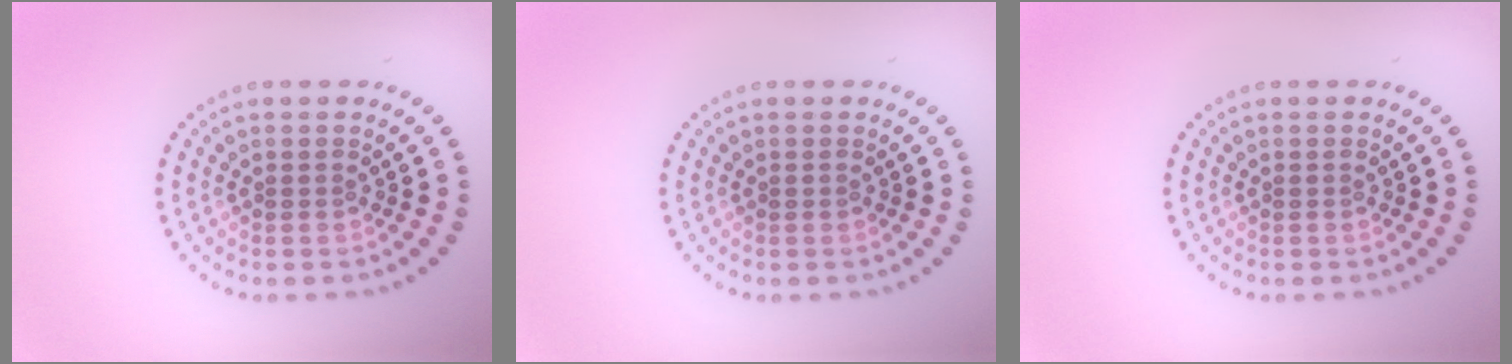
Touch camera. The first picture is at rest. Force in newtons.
{"total": 0.0}
{"total": 0.0}